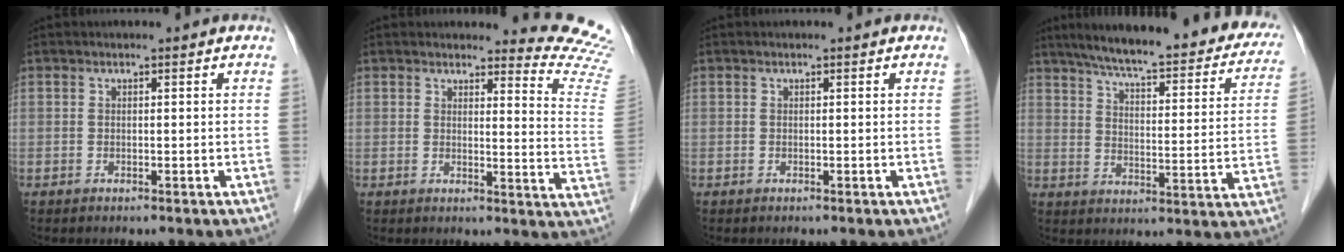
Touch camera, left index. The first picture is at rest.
{"total": 10.7, "force": [10.7, -0.9, -0.1], "torque": [0.010, -0.138, 0.089]}
{"total": 0.0}
{"total": 27.0, "force": [22.3, 5.2, 14.4], "torque": [-0.201, -0.014, 0.272]}